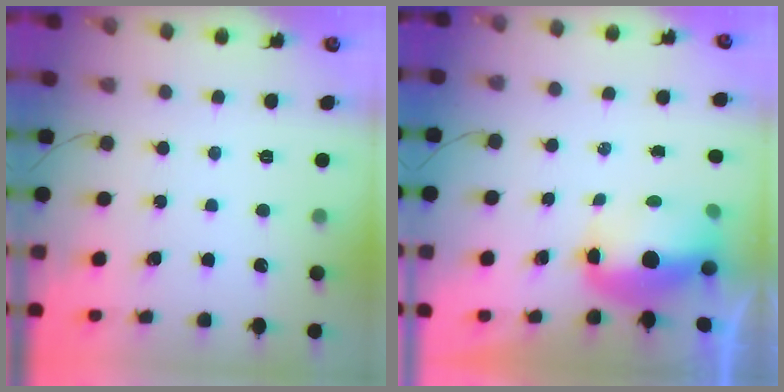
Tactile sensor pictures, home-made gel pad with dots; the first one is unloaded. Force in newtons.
{"total": 7.9, "press": 7.7, "slide": 1.8}